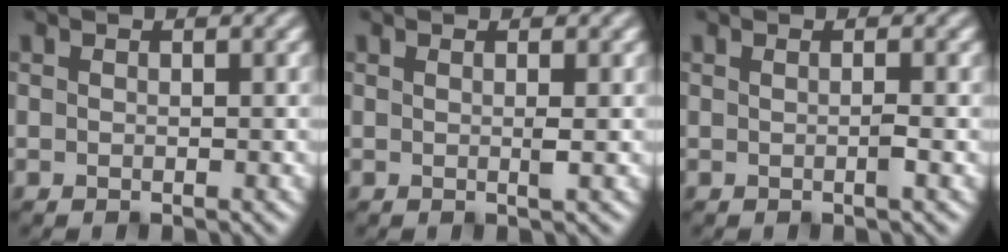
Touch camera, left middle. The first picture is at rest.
{"total": 1.0, "force": [0.3, 0.1, 0.9], "torque": [-0.012, -0.001, 0.001]}
{"total": 1.0, "force": [-0.1, 0.2, 1.0], "torque": [-0.014, 0.002, -0.007]}